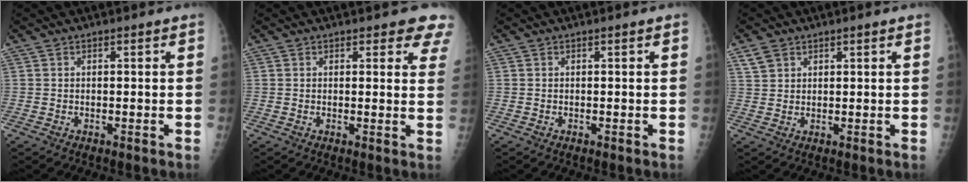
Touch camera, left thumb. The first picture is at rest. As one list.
[{"total": 5.8, "force": [4.8, 2.4, 2.3], "torque": [0.014, -0.020, 0.032]}, {"total": 0.0}, {"total": 2.8, "force": [1.8, 1.9, 0.9], "torque": [-0.010, -0.004, 0.037]}]